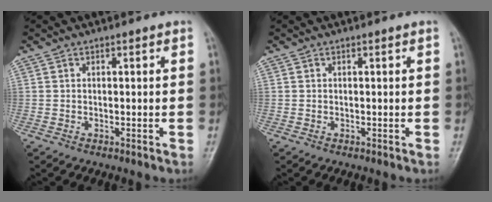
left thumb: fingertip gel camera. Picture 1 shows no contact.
{"total": 0.0}